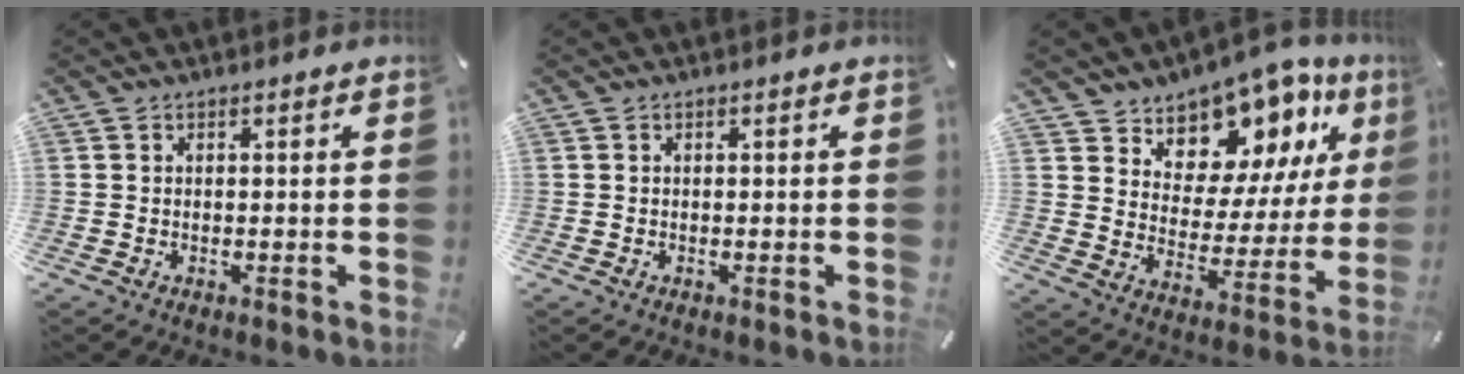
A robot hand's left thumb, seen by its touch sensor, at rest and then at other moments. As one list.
[{"total": 0.0}, {"total": 11.2, "force": [8.6, 7.0, 1.5], "torque": [-0.026, -0.099, 0.155]}]